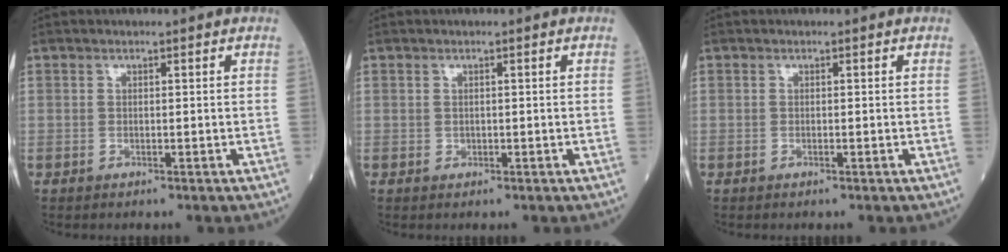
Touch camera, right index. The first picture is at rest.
{"total": 0.0}
{"total": 0.0}